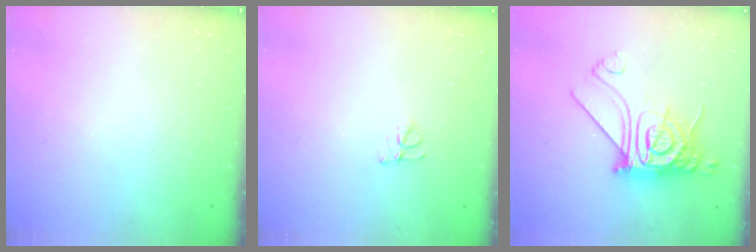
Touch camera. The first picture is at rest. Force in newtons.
{"total": 5.6, "press": 5.5, "slide": 0.6}
{"total": 20.3, "press": 20.2, "slide": 2.3}